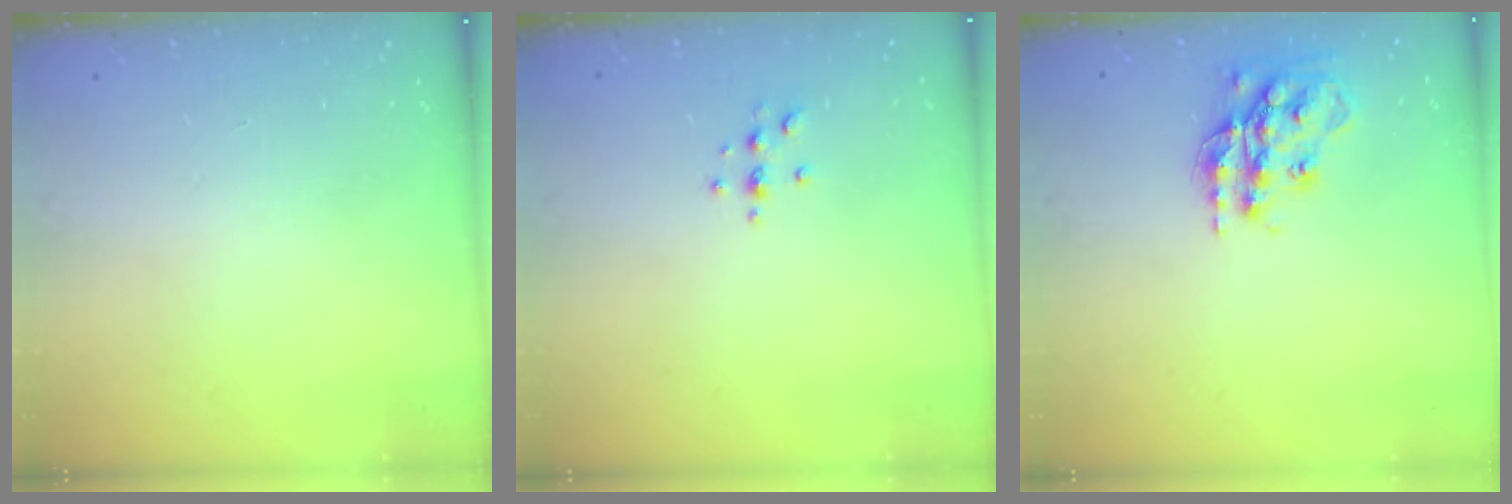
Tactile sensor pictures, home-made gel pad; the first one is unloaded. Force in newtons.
{"total": 2.9, "press": 2.9, "slide": 0.4}
{"total": 17.1, "press": 17.1, "slide": 1.4}